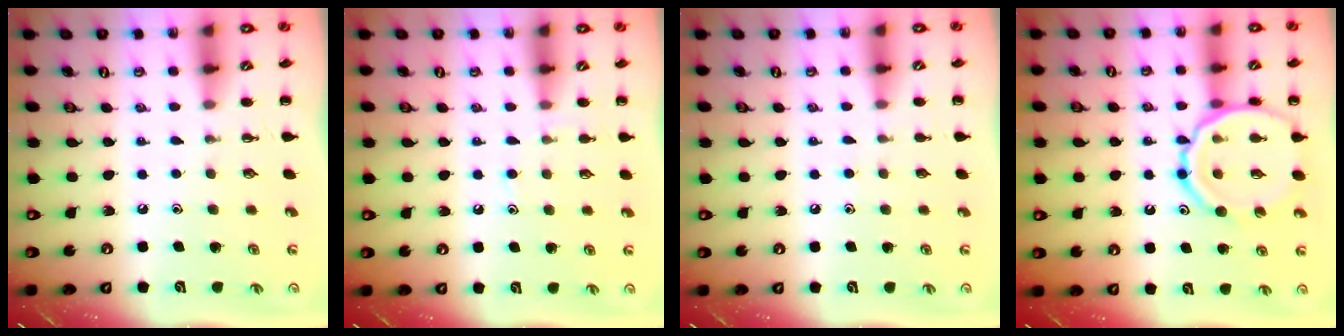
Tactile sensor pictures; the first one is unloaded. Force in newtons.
{"total": 5.9, "press": 5.7, "slide": 1.8}
{"total": 3.1, "press": 2.9, "slide": 1.1}
{"total": 16.0, "press": 16.0, "slide": 1.3}